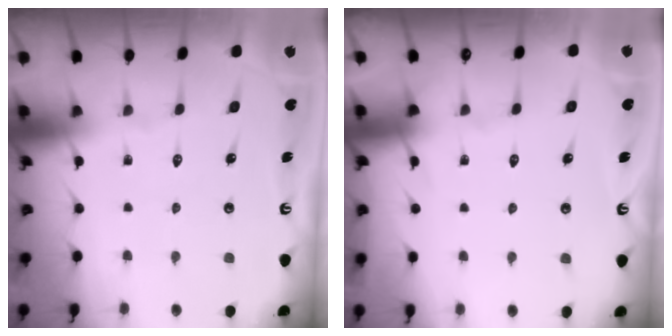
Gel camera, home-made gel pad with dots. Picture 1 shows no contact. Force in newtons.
{"total": 1.9, "press": 1.9, "slide": 0.3}